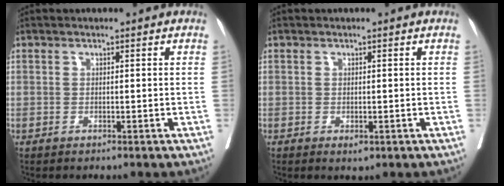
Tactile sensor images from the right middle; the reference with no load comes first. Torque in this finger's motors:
{"motor_torque": [0.12, -0.13, 0.00, 0.03]}